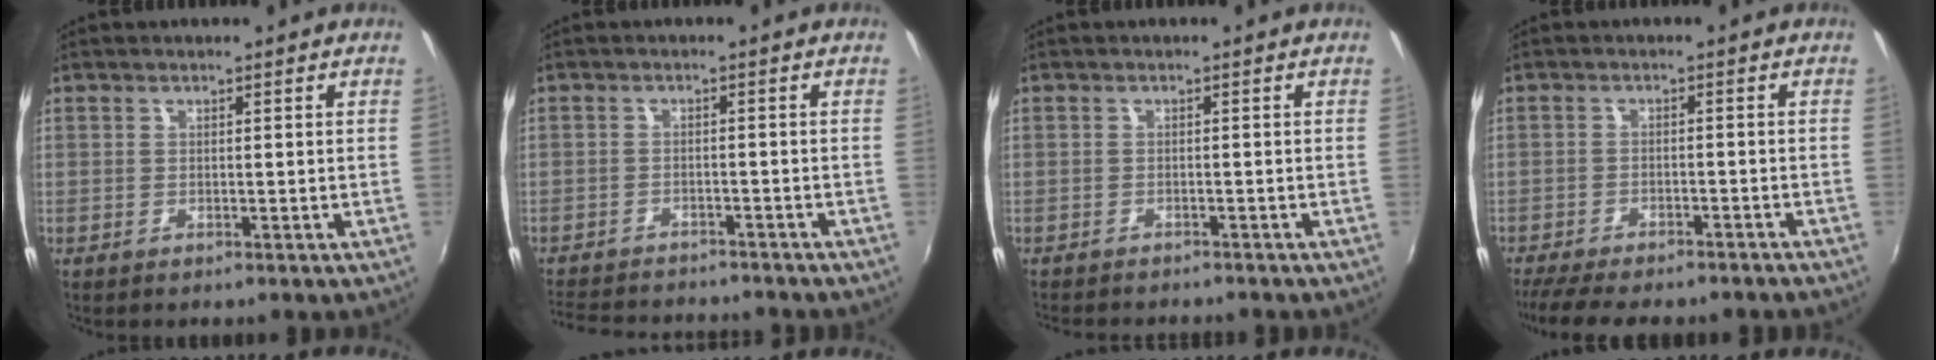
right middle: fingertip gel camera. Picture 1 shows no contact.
{"total": 11.9, "force": [-10.8, 2.8, 4.2], "torque": [-0.104, -0.010, -0.163]}
{"total": 4.9, "force": [-4.5, 0.8, 1.6], "torque": [-0.043, -0.015, -0.069]}
{"total": 12.8, "force": [-11.0, 2.5, 5.9], "torque": [-0.130, -0.031, -0.163]}